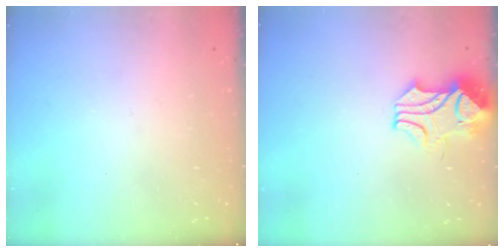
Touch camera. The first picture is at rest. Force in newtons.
{"total": 2.2, "press": 2.1, "slide": 0.8}